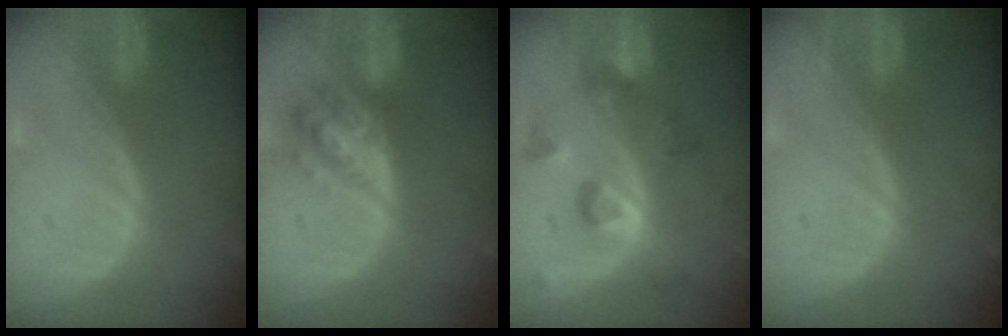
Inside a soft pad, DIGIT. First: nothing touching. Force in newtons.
{"total": 6.4, "press": 5.8, "slide": 2.8}
{"total": 7.6, "press": 7.5, "slide": 1.4}
{"total": 0.0}